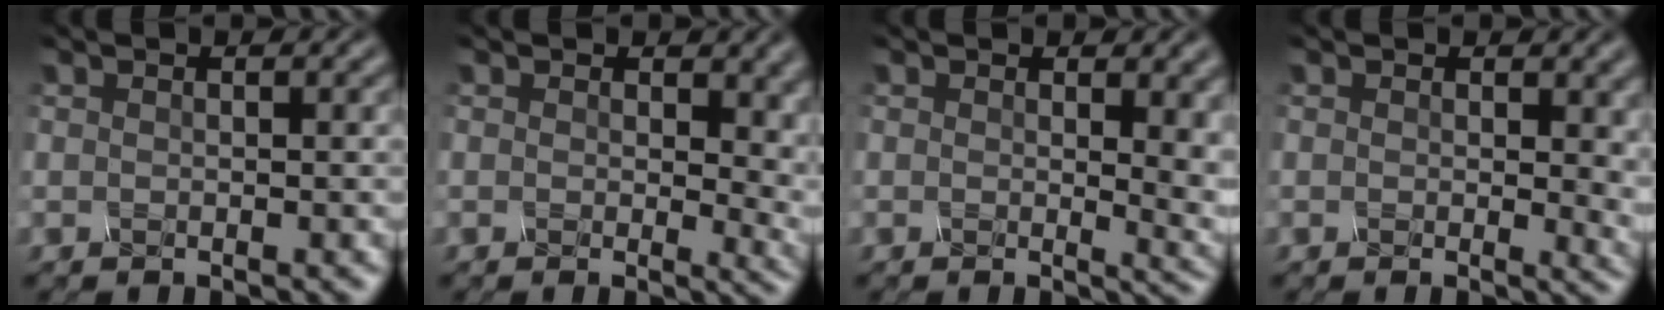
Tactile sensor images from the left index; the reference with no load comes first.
{"total": 5.2, "force": [1.0, 3.2, 4.0], "torque": [-0.033, -0.010, 0.010]}
{"total": 4.8, "force": [0.8, 2.0, 4.3], "torque": [-0.035, -0.006, 0.014]}
{"total": 3.5, "force": [0.6, 1.8, 3.0], "torque": [-0.026, -0.004, 0.005]}